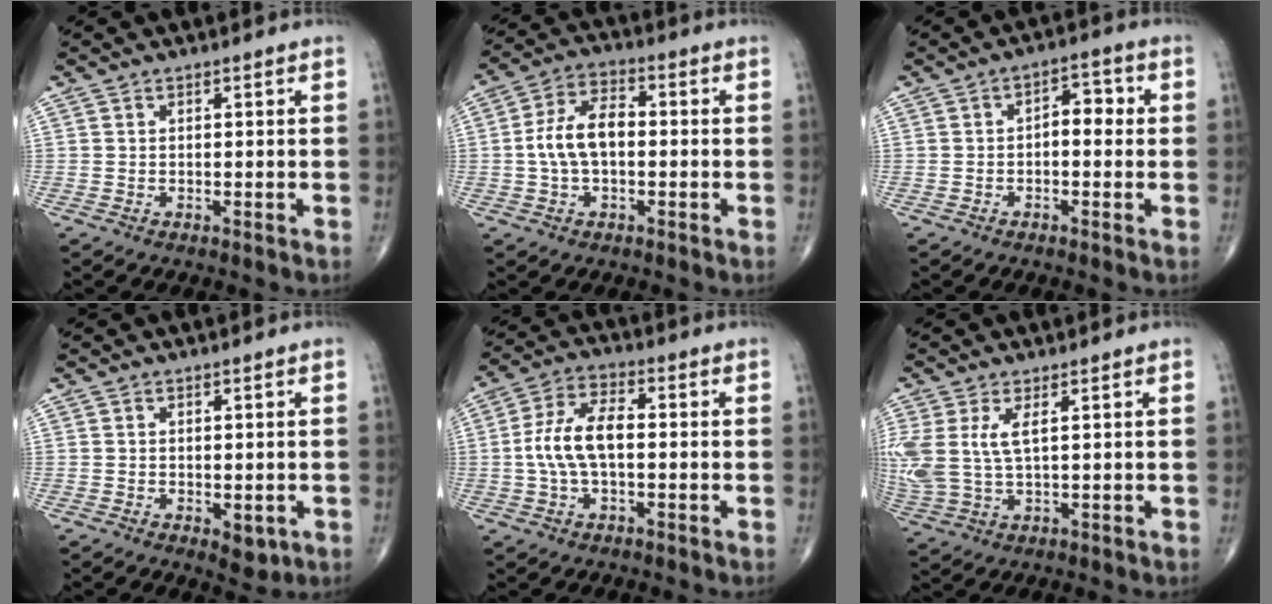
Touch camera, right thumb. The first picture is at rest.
{"total": 9.0, "force": [-0.5, 5.2, 7.4], "torque": [-0.138, 0.026, -0.017]}
{"total": 5.0, "force": [0.0, 2.8, 4.2], "torque": [-0.037, 0.022, -0.008]}
{"total": 3.2, "force": [-0.9, 1.8, 2.5], "torque": [-0.018, -0.004, -0.004]}
{"total": 9.5, "force": [-0.4, 4.7, 8.3], "torque": [-0.172, 0.026, -0.013]}
{"total": 9.1, "force": [2.2, 4.1, 7.9], "torque": [-0.201, 0.002, 0.056]}